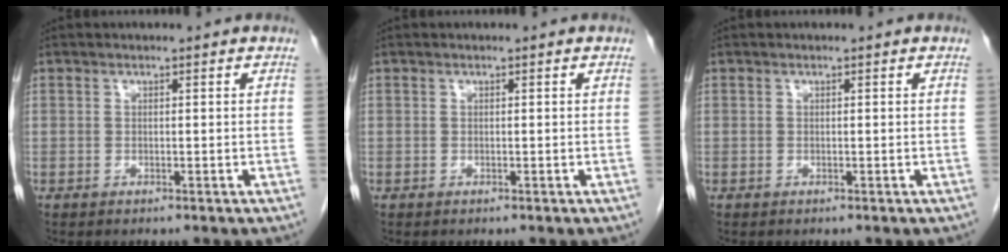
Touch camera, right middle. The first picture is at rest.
{"total": 0.0}
{"total": 0.0}